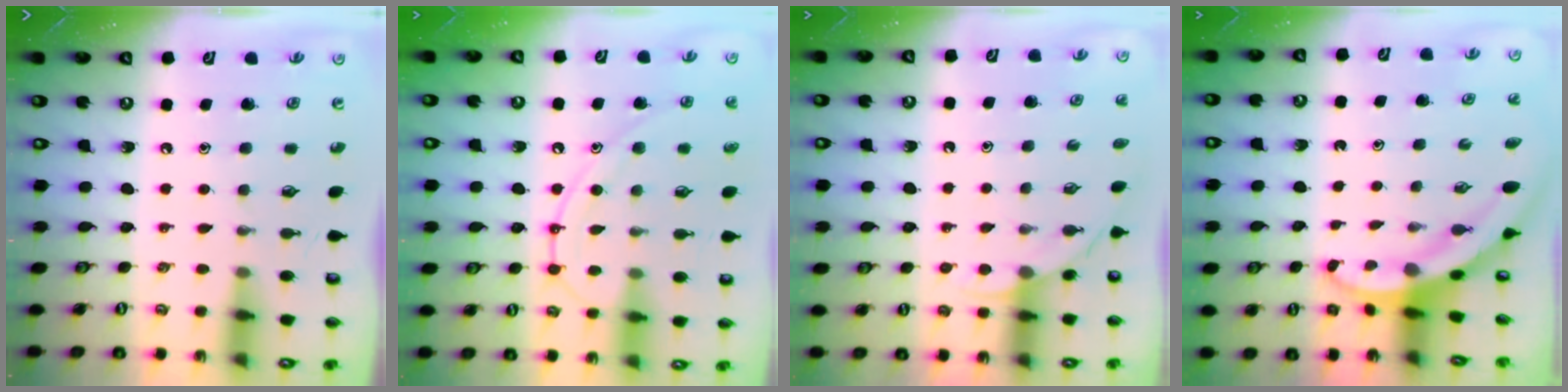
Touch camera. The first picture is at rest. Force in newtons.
{"total": 12.2, "press": 12.2, "slide": 1.3}
{"total": 3.5, "press": 3.5, "slide": 0.3}
{"total": 3.6, "press": 3.6, "slide": 0.1}